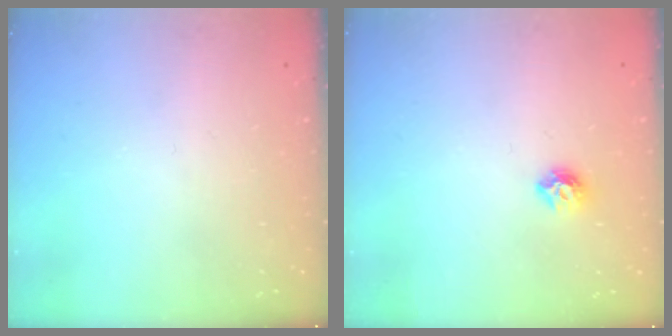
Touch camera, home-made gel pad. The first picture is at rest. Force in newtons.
{"total": 6.8, "press": 6.8, "slide": 0.7}